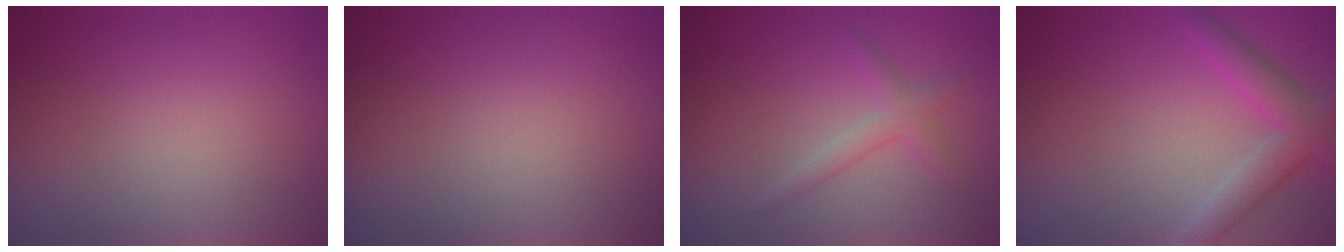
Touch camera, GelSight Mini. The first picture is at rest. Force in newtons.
{"total": 0.0}
{"total": 1.8, "press": 1.8, "slide": 0.1}
{"total": 3.8, "press": 3.8, "slide": 0.2}